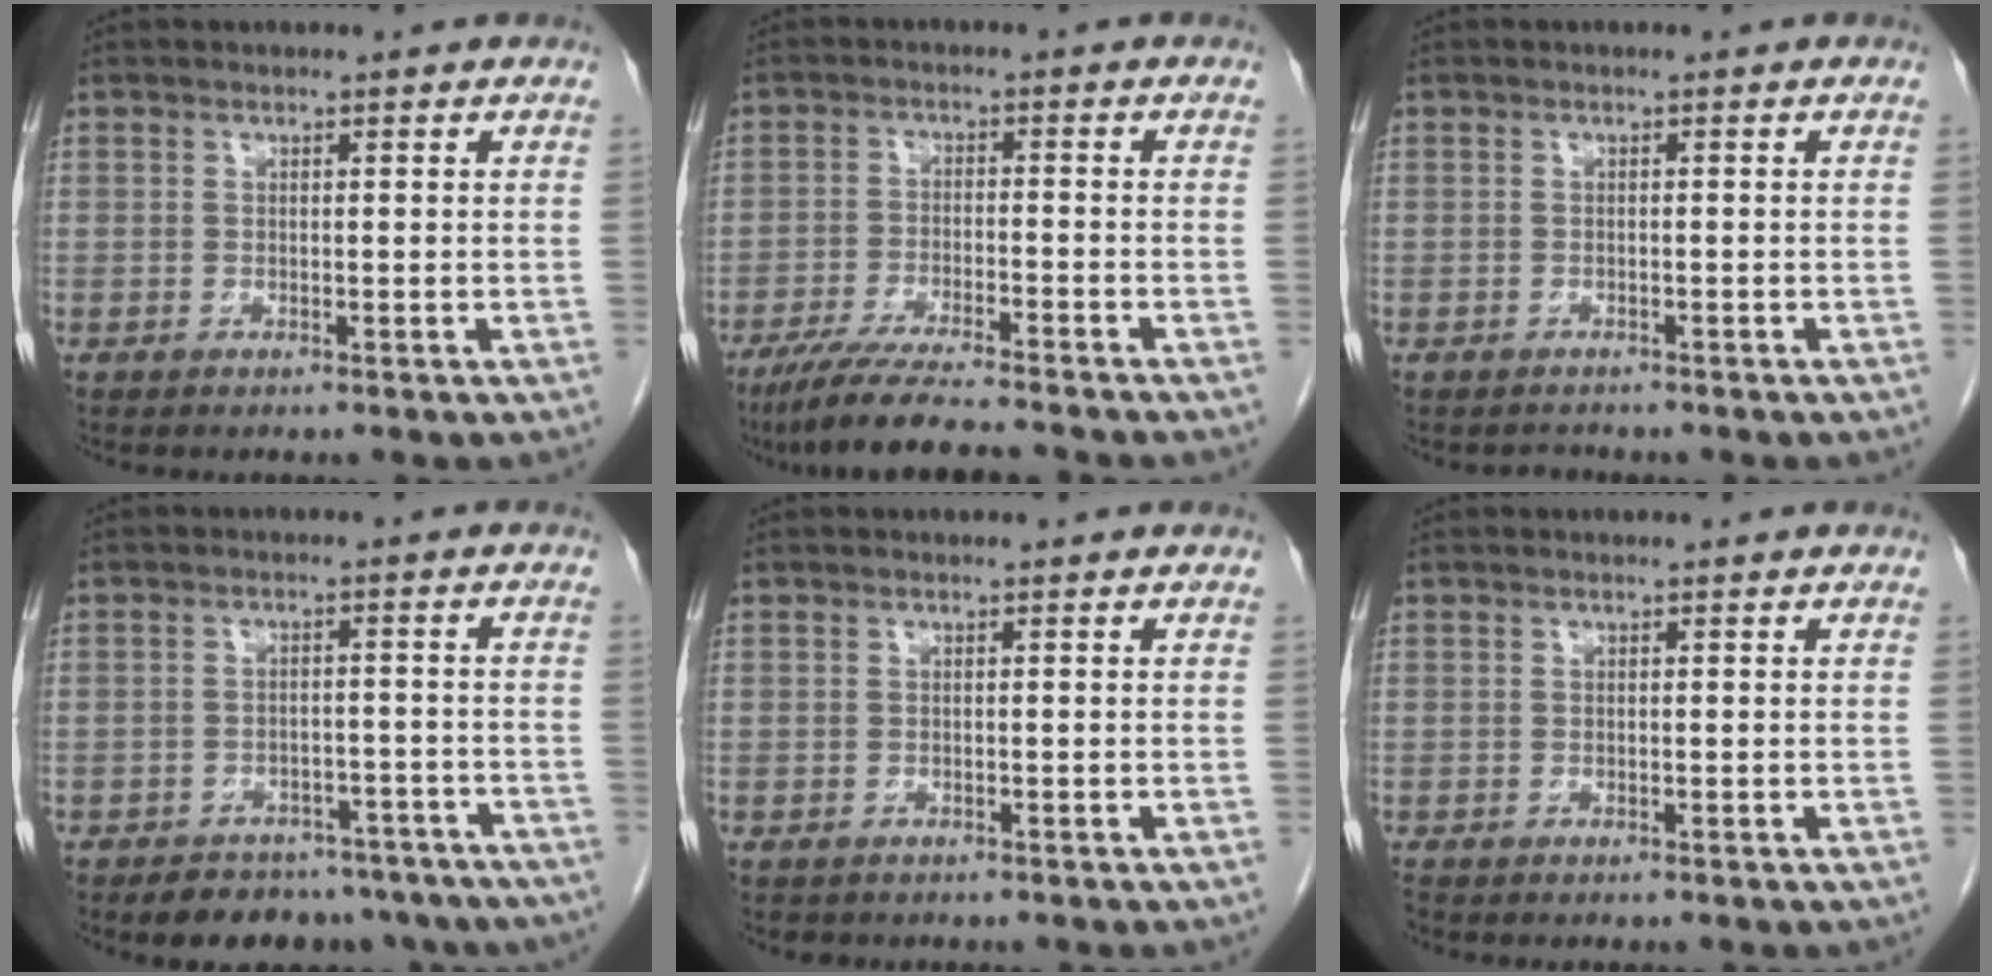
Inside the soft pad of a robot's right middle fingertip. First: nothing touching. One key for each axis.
{"total": 11.0, "fx": -9.5, "fy": 0.1, "fz": 5.6, "tx": -0.088, "ty": -0.032, "tz": -0.154}
{"total": 1.1, "fx": -1.0, "fy": 0.4, "fz": -0.2, "tx": 0.000, "ty": -0.003, "tz": -0.015}
{"total": 13.5, "fx": -11.0, "fy": 6.6, "fz": 4.2, "tx": -0.047, "ty": 0.014, "tz": -0.122}
{"total": 1.0, "fx": -0.8, "fy": 0.6, "fz": 0.1, "tx": -0.011, "ty": 0.001, "tz": -0.011}
{"total": 0.5, "fx": -0.5, "fy": 0.2, "fz": 0.1, "tx": -0.005, "ty": 0.000, "tz": -0.010}